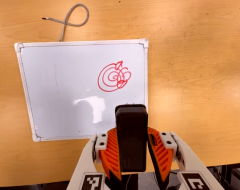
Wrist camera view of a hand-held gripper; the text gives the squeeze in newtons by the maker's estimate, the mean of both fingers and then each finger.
{"total": 7.1, "left": 5.7, "right": 8.4}